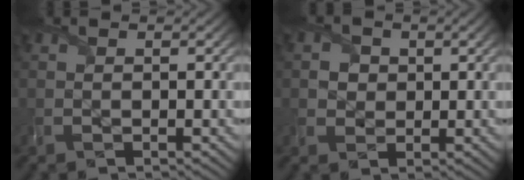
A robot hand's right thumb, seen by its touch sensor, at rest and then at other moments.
{"total": 2.5, "force": [0.4, 2.3, 1.0], "torque": [-0.025, -0.002, 0.000]}